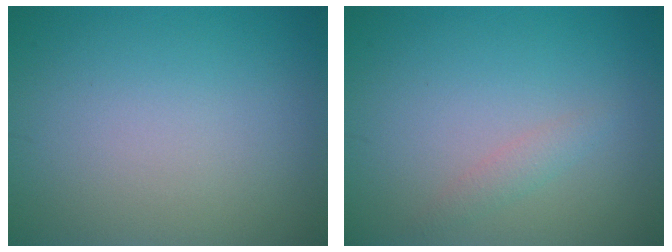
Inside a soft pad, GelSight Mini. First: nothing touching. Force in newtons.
{"total": 1.2, "press": 1.2, "slide": 0.0}